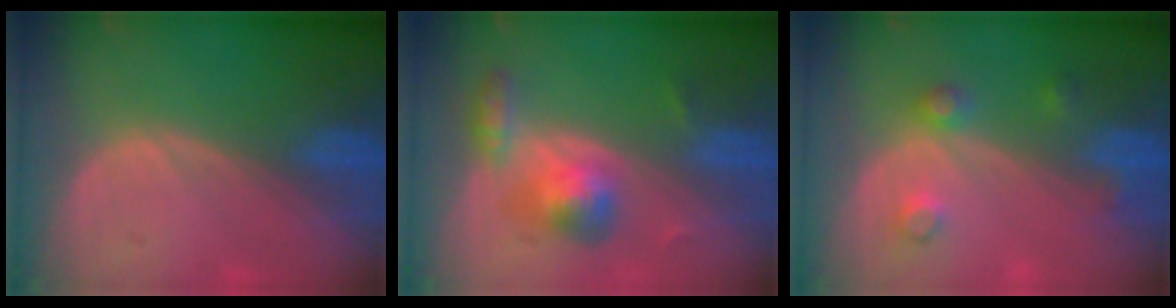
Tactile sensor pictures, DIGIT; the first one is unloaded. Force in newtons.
{"total": 5.5, "press": 5.3, "slide": 1.6}
{"total": 3.5, "press": 3.5, "slide": 0.2}